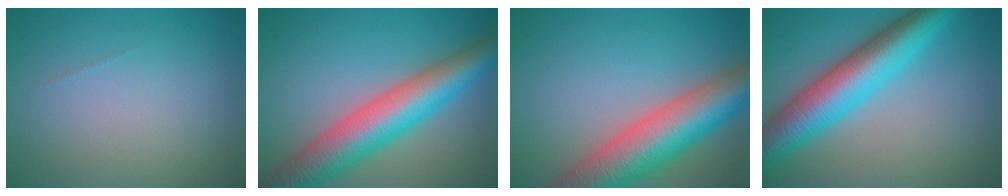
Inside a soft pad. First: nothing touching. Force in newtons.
{"total": 9.9, "press": 9.9, "slide": 0.4}
{"total": 11.3, "press": 11.3, "slide": 0.6}
{"total": 9.0, "press": 9.0, "slide": 0.0}